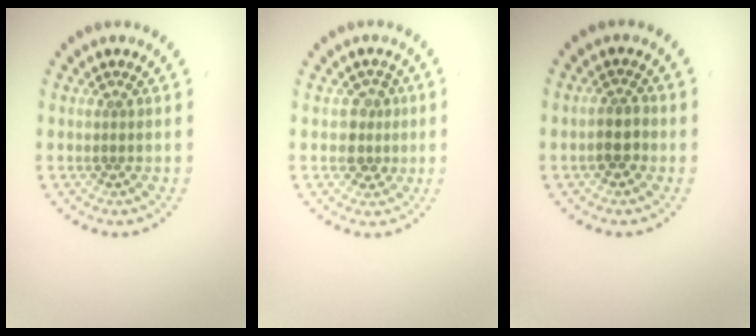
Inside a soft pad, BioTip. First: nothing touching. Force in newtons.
{"total": 2.2, "press": 2.1, "slide": 0.8}
{"total": 1.9, "press": 1.8, "slide": 0.7}